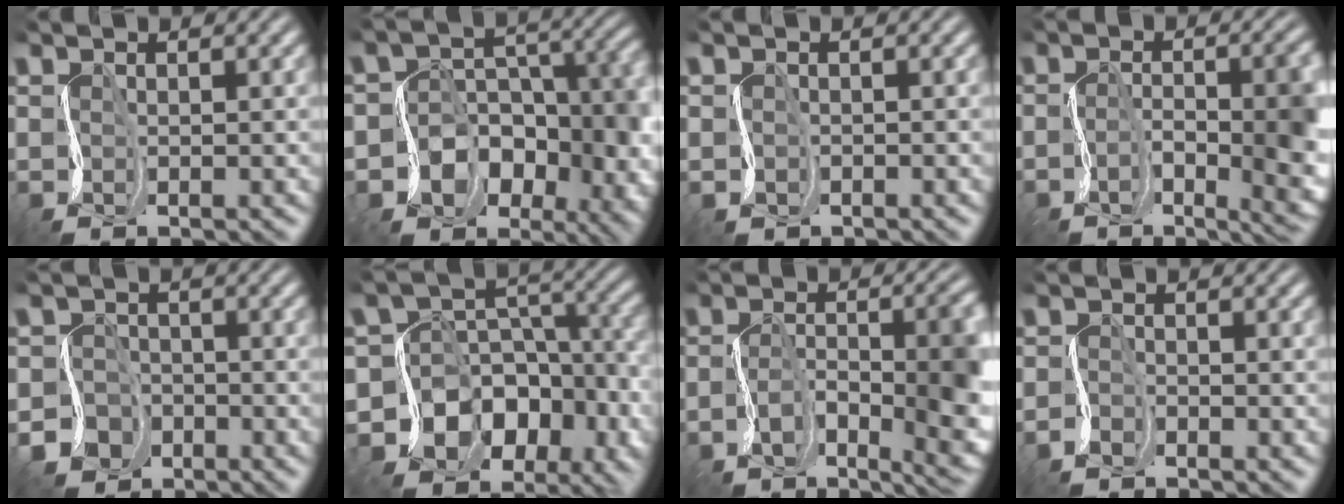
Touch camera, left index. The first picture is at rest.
{"total": 7.4, "force": [-2.3, 5.9, 3.7], "torque": [-0.043, -0.007, -0.041]}
{"total": 0.6, "force": [-0.2, 0.4, -0.4], "torque": [0.008, -0.004, -0.002]}
{"total": 9.1, "force": [-2.0, 3.5, 8.2], "torque": [-0.114, -0.010, -0.025]}
{"total": 4.2, "force": [-2.4, 3.5, 0.4], "torque": [0.014, -0.004, -0.046]}
{"total": 13.4, "force": [-6.6, 10.6, 5.0], "torque": [-0.073, -0.005, -0.103]}
{"total": 10.3, "force": [-2.7, 4.2, 9.1], "torque": [-0.140, -0.012, -0.037]}
{"total": 1.0, "force": [-1.0, 0.1, 0.0], "torque": [-0.004, 0.001, -0.025]}